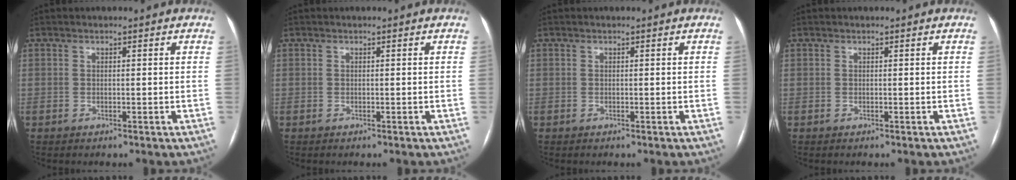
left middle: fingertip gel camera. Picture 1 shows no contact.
{"total": 0.0}
{"total": 0.0}
{"total": 0.0}